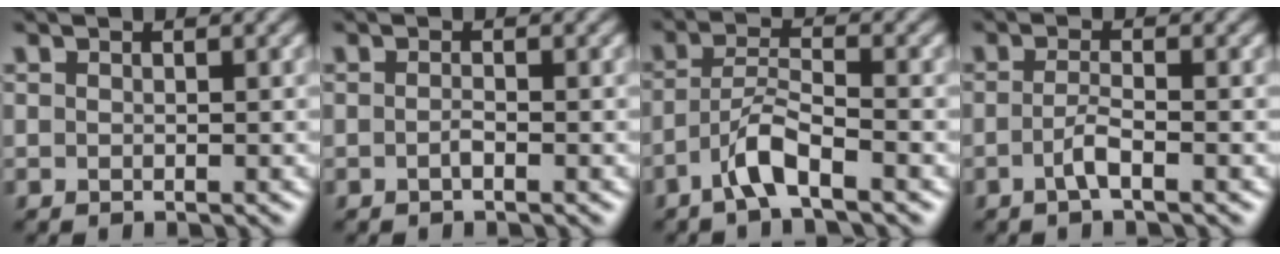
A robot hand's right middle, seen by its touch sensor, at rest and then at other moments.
{"total": 0.7, "force": [-0.3, 0.1, 0.6], "torque": [-0.016, 0.003, -0.006]}
{"total": 3.6, "force": [-2.2, 0.6, 2.7], "torque": [-0.056, 0.013, -0.051]}
{"total": 1.9, "force": [-0.8, 0.3, 1.7], "torque": [-0.036, 0.005, -0.021]}